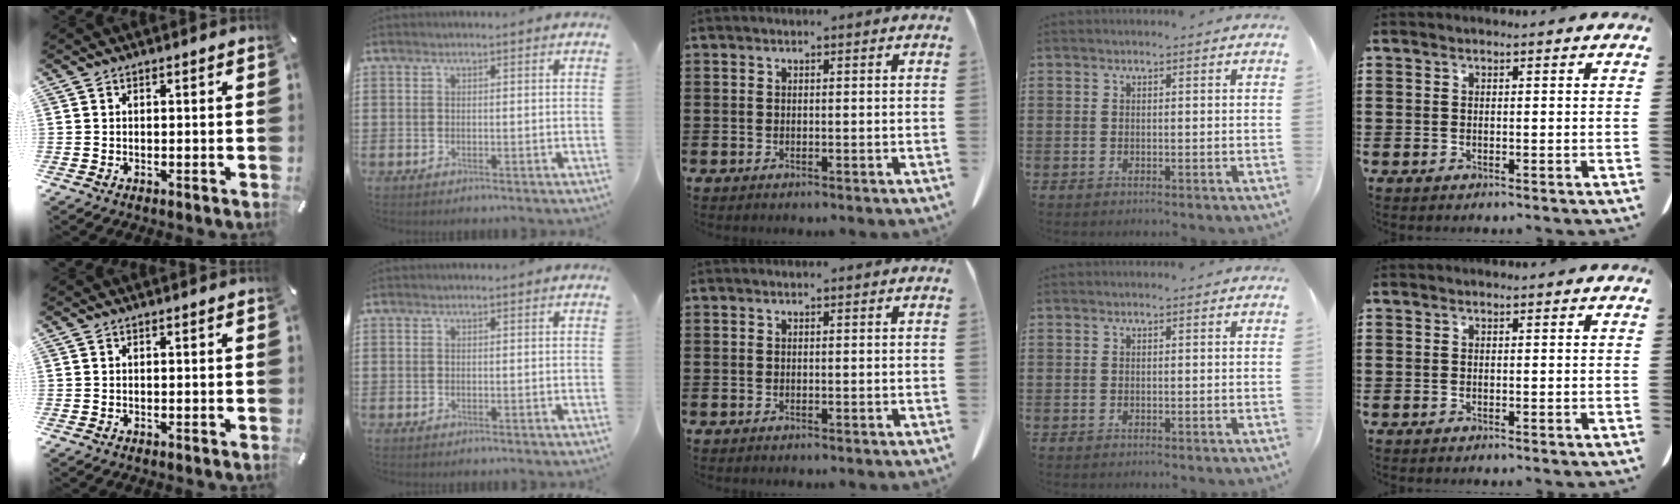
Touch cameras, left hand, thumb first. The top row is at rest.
{}